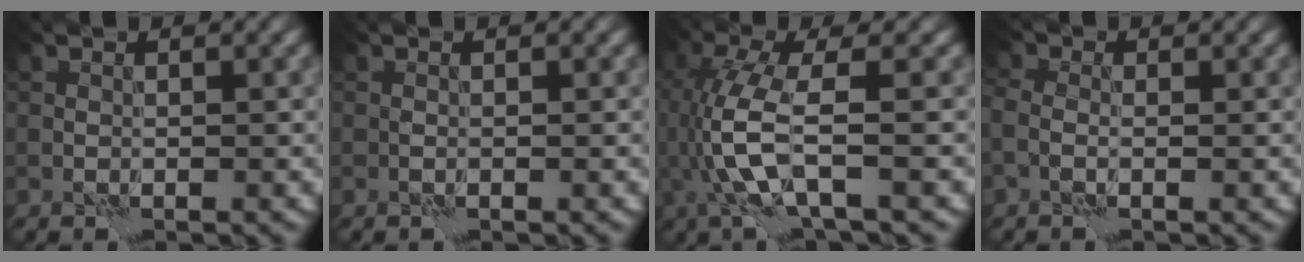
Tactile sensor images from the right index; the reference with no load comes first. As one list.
[{"total": 0.0}, {"total": 6.2, "force": [-1.0, 1.7, 5.9], "torque": [-0.152, 0.003, -0.021]}, {"total": 2.0, "force": [-0.2, 1.5, 1.3], "torque": [-0.029, 0.004, -0.012]}]